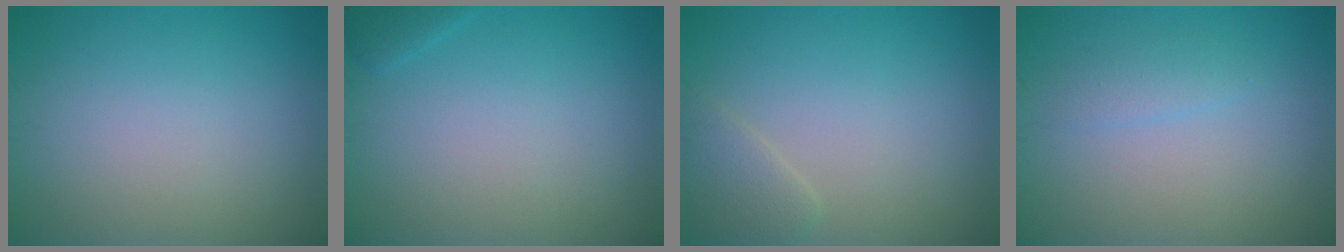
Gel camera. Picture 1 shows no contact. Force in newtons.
{"total": 0.9, "press": 0.9, "slide": 0.1}
{"total": 1.7, "press": 1.7, "slide": 0.2}
{"total": 1.2, "press": 1.2, "slide": 0.1}